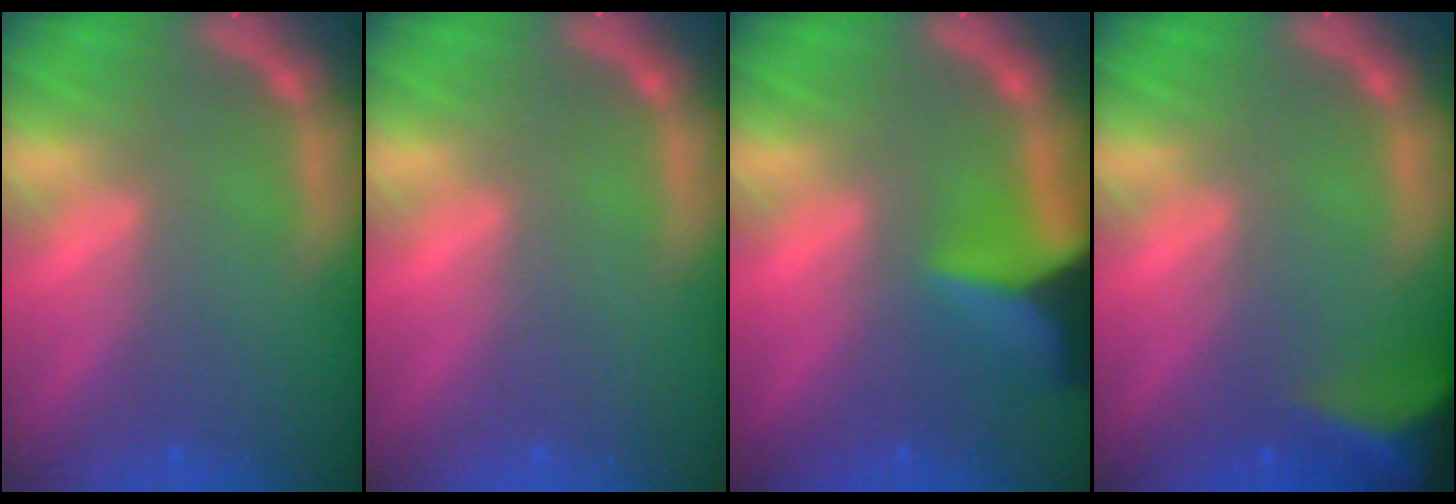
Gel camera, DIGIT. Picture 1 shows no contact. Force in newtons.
{"total": 0.0}
{"total": 7.5}
{"total": 8.0}